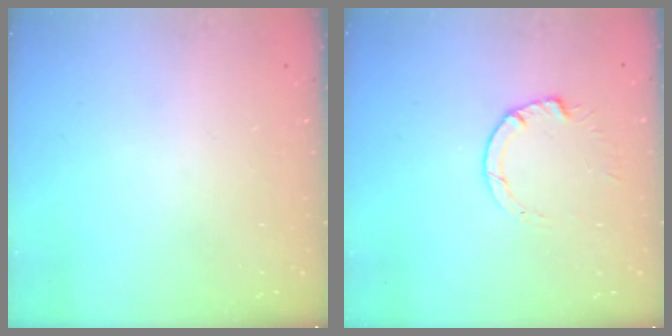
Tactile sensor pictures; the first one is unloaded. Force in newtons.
{"total": 3.5, "press": 3.5, "slide": 0.4}